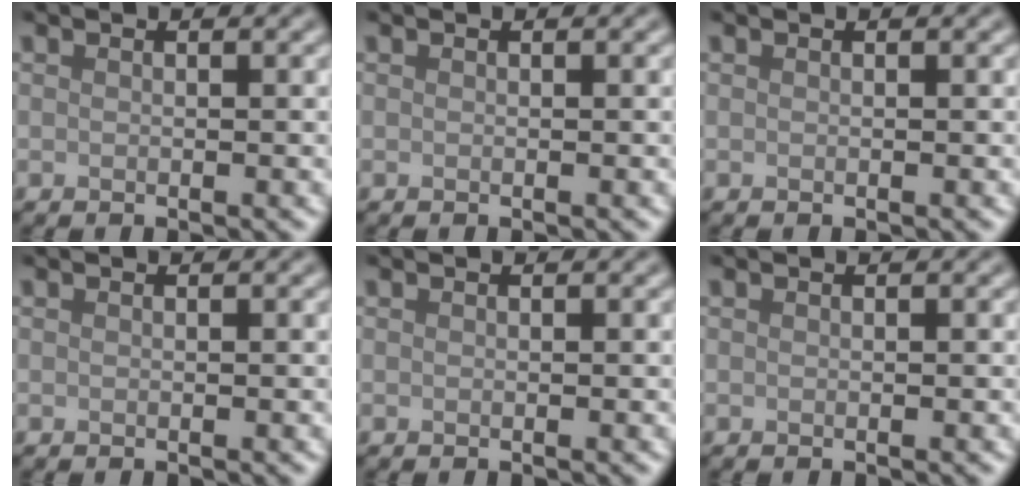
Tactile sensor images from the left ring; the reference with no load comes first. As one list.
[{"total": 0.0}, {"total": 0.0}, {"total": 0.0}, {"total": 0.0}, {"total": 0.0}]